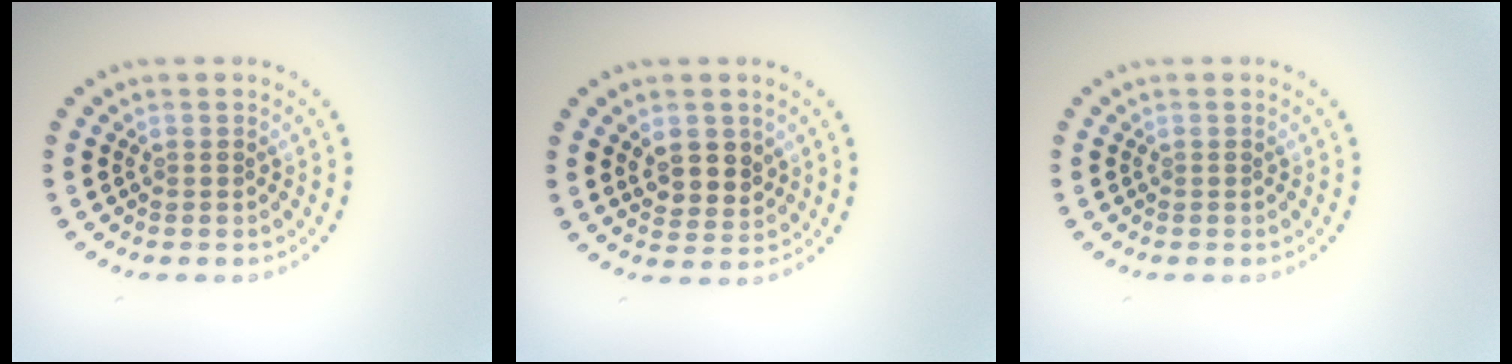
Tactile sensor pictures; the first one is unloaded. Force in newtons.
{"total": 2.8, "press": 2.7, "slide": 0.7}
{"total": 0.0}